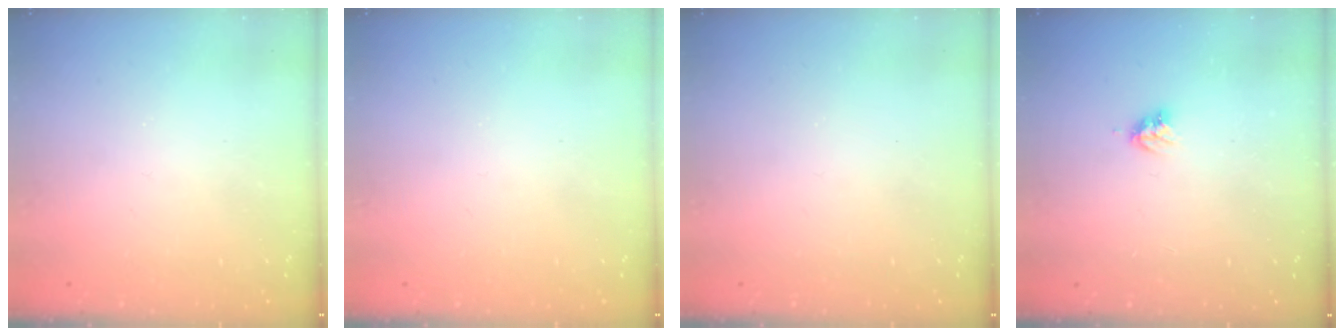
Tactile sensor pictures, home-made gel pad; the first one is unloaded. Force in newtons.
{"total": 0.0}
{"total": 0.0}
{"total": 3.5, "press": 3.4, "slide": 0.5}